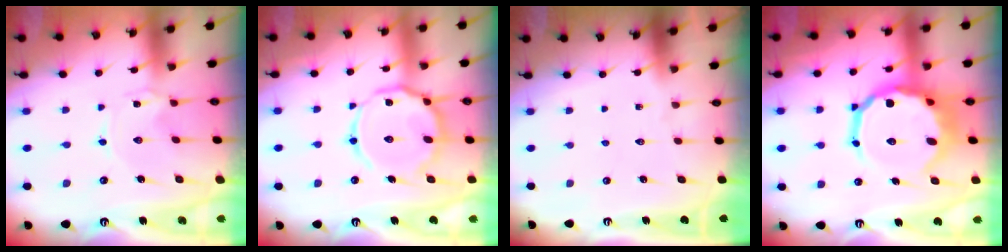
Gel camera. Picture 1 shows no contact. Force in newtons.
{"total": 16.5, "press": 16.4, "slide": 1.4}
{"total": 0.0}
{"total": 16.9, "press": 16.3, "slide": 4.2}